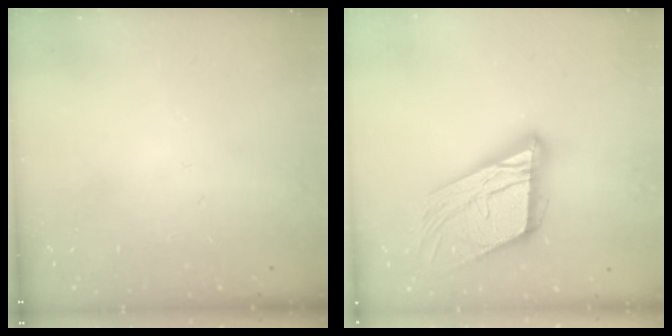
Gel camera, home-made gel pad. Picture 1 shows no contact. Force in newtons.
{"total": 21.2, "press": 21.0, "slide": 2.9}